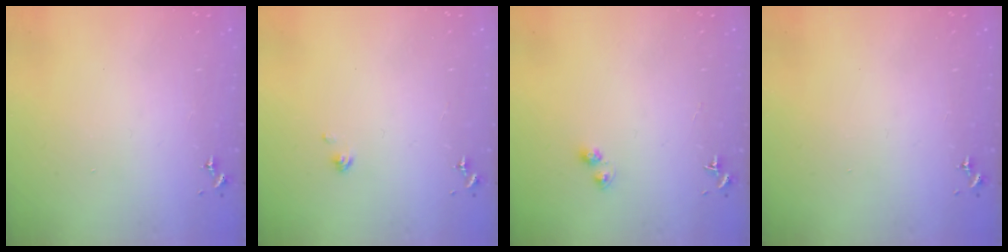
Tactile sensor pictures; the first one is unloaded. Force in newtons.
{"total": 3.5, "press": 3.5, "slide": 0.3}
{"total": 2.9, "press": 2.9, "slide": 0.5}
{"total": 0.0}